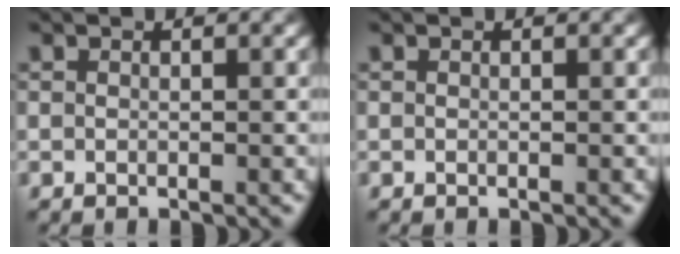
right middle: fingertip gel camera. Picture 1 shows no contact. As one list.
[{"total": 0.0}]